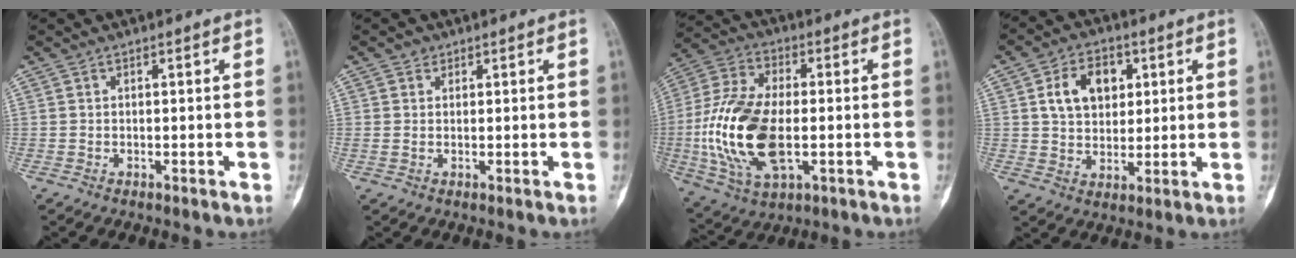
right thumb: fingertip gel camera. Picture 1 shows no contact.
{"total": 1.8, "force": [0.8, 1.4, 0.7], "torque": [-0.007, -0.004, 0.013]}
{"total": 19.6, "force": [-2.4, 10.2, 16.5], "torque": [-0.343, 0.004, -0.039]}
{"total": 10.2, "force": [3.0, 7.2, 6.5], "torque": [-0.076, -0.005, 0.052]}